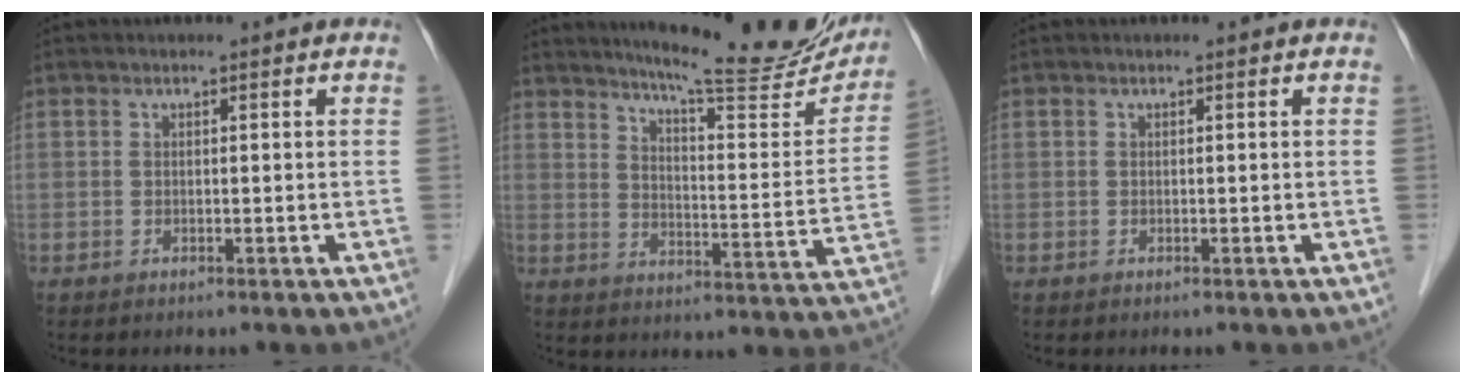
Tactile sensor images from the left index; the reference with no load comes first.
{"total": 21.1, "force": [18.6, 2.2, 9.8], "torque": [-0.133, -0.053, 0.233]}
{"total": 0.0}